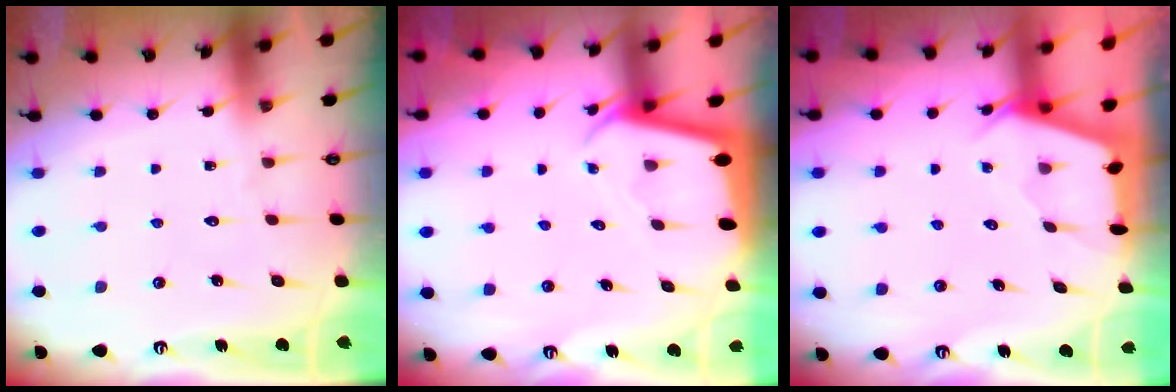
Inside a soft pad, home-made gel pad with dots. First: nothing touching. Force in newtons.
{"total": 2.1, "press": 2.1, "slide": 0.2}
{"total": 2.5, "press": 2.5, "slide": 0.3}